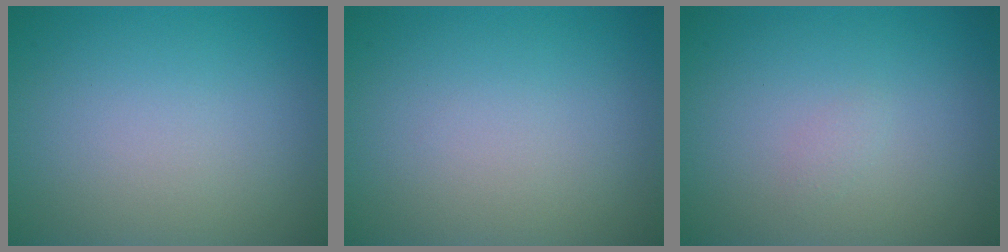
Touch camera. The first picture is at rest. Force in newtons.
{"total": 0.0}
{"total": 0.6, "press": 0.6, "slide": 0.1}